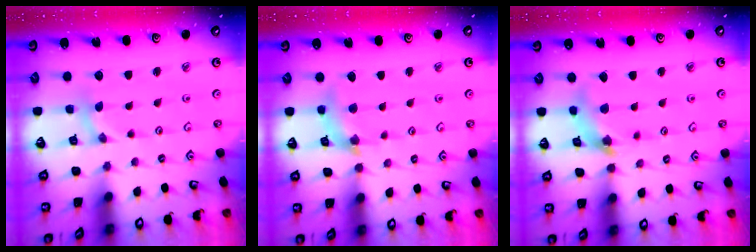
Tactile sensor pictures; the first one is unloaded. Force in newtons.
{"total": 9.9, "press": 9.8, "slide": 1.1}
{"total": 10.2, "press": 10.1, "slide": 1.2}